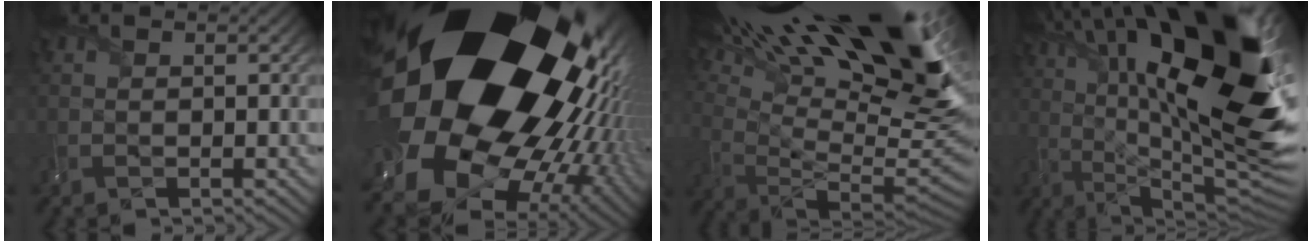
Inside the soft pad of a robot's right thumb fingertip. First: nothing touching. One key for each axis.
{"total": 24.6, "fx": 4.2, "fy": 18.8, "fz": 15.4, "tx": -0.279, "ty": -0.064, "tz": 0.042}
{"total": 21.9, "fx": 12.0, "fy": 6.6, "fz": 17.1, "tx": -0.237, "ty": 0.051, "tz": 0.198}
{"total": 22.1, "fx": 7.6, "fy": 7.8, "fz": 19.2, "tx": -0.291, "ty": 0.040, "tz": 0.112}